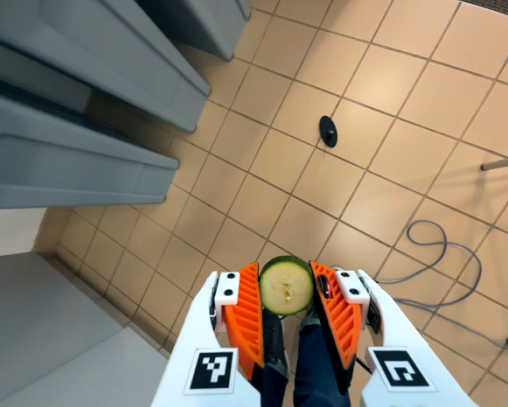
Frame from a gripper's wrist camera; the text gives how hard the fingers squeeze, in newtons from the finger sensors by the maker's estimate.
{"total": 8.2, "left": 7.6, "right": 8.8}